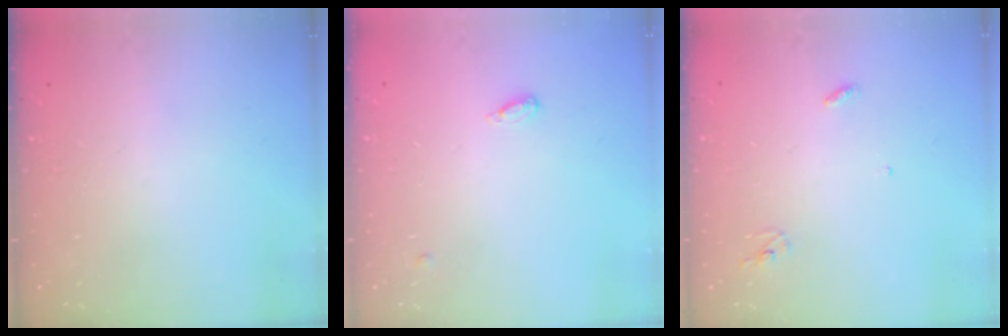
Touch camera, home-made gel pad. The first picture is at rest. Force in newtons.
{"total": 4.0, "press": 3.9, "slide": 0.7}
{"total": 3.0, "press": 2.9, "slide": 0.2}